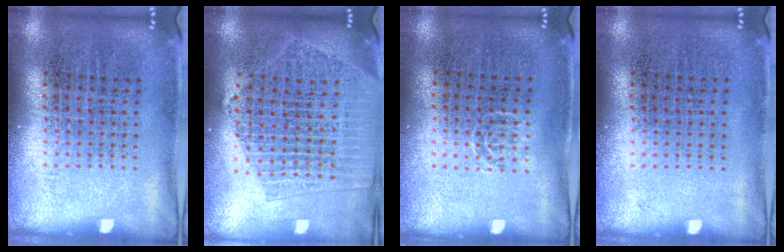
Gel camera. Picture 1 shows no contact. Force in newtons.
{"total": 2.1, "press": 1.9, "slide": 0.9}
{"total": 0.6, "press": 0.4, "slide": 0.4}
{"total": 0.0}